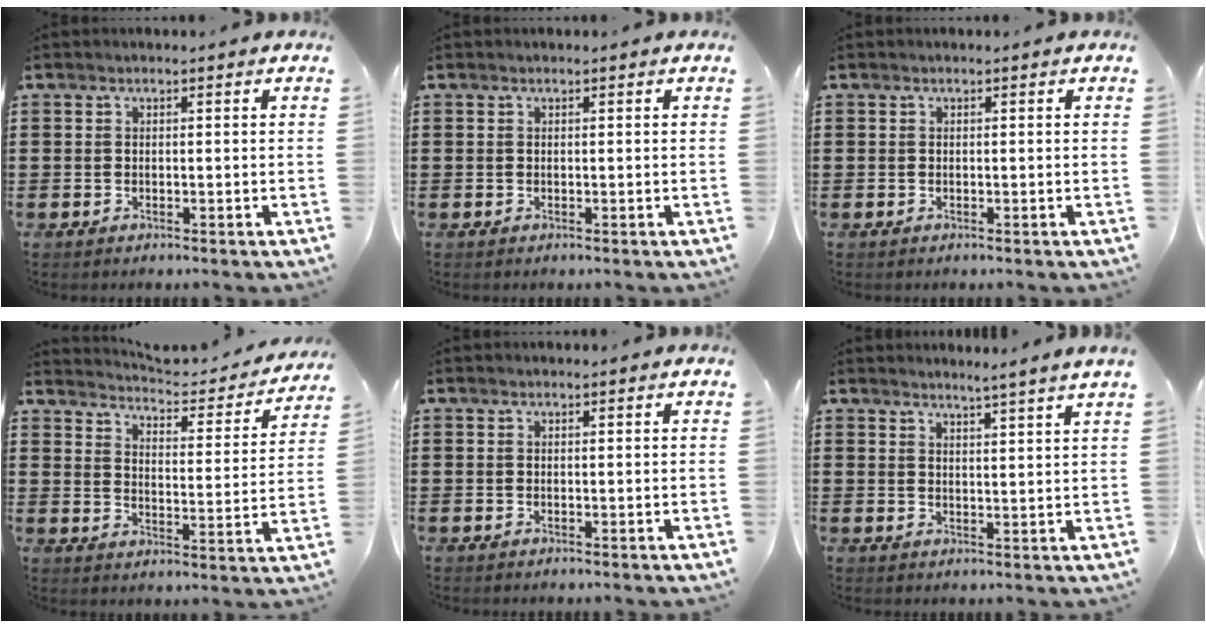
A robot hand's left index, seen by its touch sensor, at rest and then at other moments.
{"total": 0.0}
{"total": 0.0}
{"total": 4.1, "force": [4.0, 0.0, 0.9], "torque": [-0.034, -0.037, 0.061]}
{"total": 0.0}
{"total": 3.1, "force": [2.8, -1.1, 0.6], "torque": [-0.017, -0.013, 0.050]}